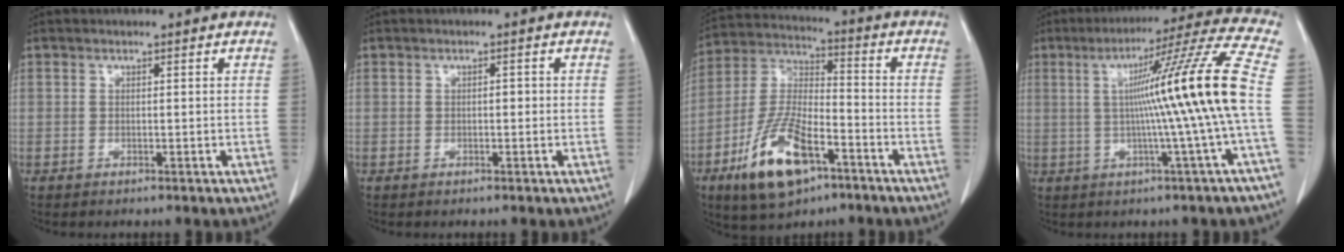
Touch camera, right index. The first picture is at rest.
{"total": 0.7, "force": [-0.1, 0.4, 0.6], "torque": [-0.008, 0.003, -0.002]}
{"total": 14.7, "force": [-7.7, 5.4, 11.3], "torque": [-0.239, -0.004, -0.138]}
{"total": 16.3, "force": [0.1, -3.1, 16.0], "torque": [-0.224, 0.007, -0.004]}